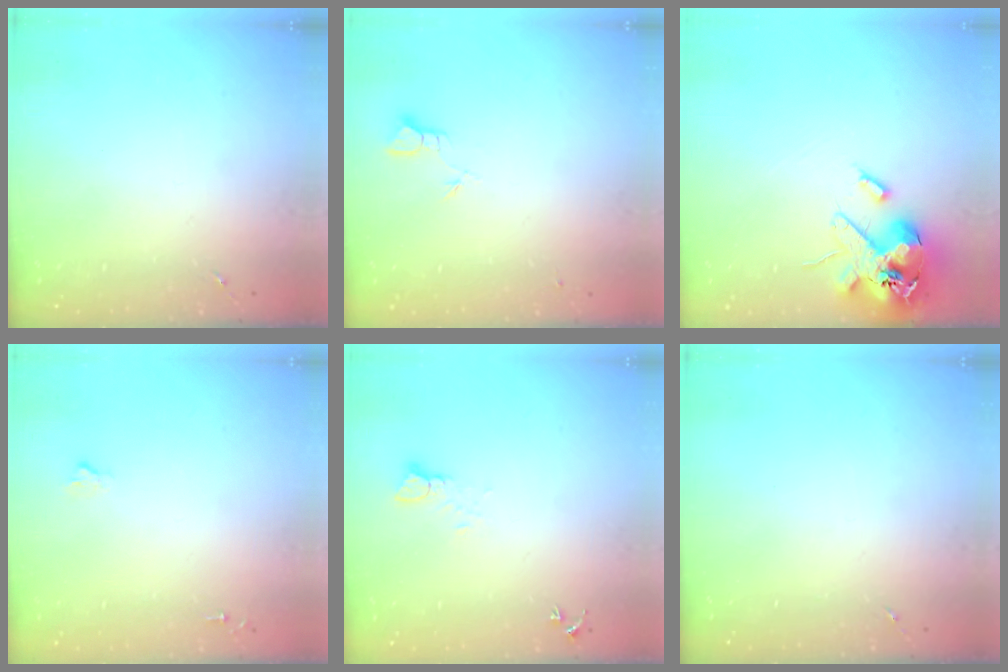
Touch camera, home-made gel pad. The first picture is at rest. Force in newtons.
{"total": 2.0, "press": 2.0, "slide": 0.1}
{"total": 15.7, "press": 15.5, "slide": 2.7}
{"total": 1.6, "press": 1.6, "slide": 0.2}
{"total": 3.7, "press": 3.7, "slide": 0.1}
{"total": 0.0}